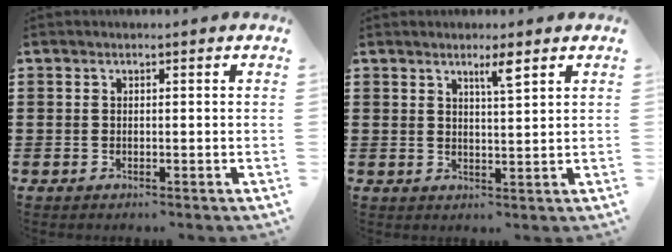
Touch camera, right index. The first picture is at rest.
{"total": 3.1, "force": [2.0, 0.2, 2.3], "torque": [-0.033, -0.007, 0.030]}